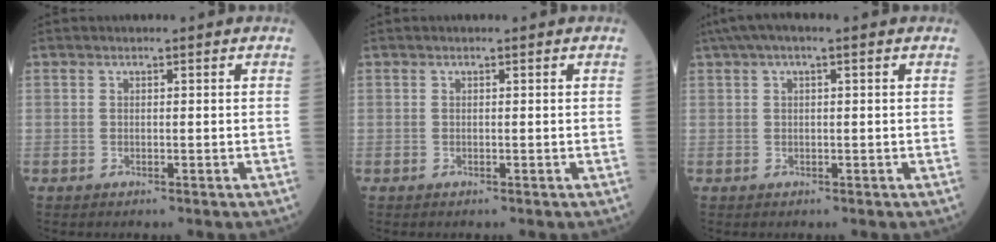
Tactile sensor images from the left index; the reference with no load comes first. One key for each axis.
{"total": 0.0}
{"total": 4.6, "fx": 2.5, "fy": 0.8, "fz": 3.8, "tx": -0.074, "ty": 0.034, "tz": 0.042}